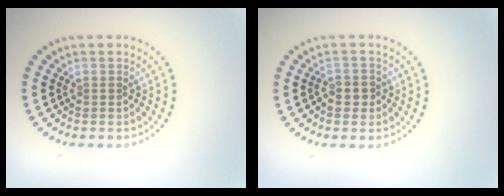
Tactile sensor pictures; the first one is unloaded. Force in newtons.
{"total": 1.2, "press": 1.1, "slide": 0.3}